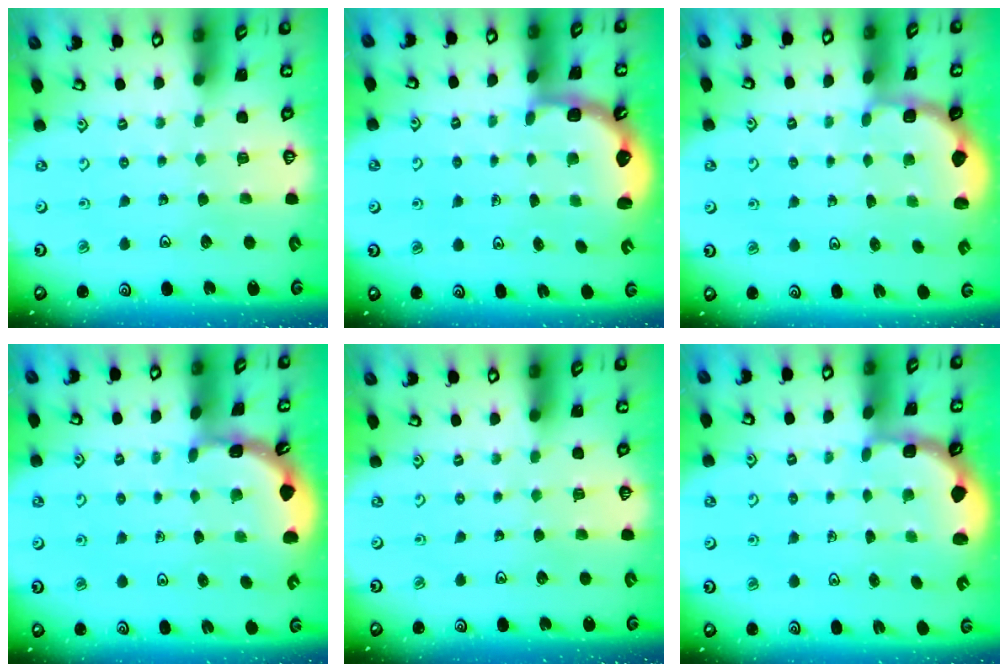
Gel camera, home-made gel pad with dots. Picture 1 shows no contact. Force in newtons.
{"total": 2.6, "press": 2.2, "slide": 1.4}
{"total": 1.9, "press": 1.6, "slide": 1.0}
{"total": 1.9, "press": 1.9, "slide": 0.1}
{"total": 0.0}
{"total": 2.5, "press": 2.1, "slide": 1.3}